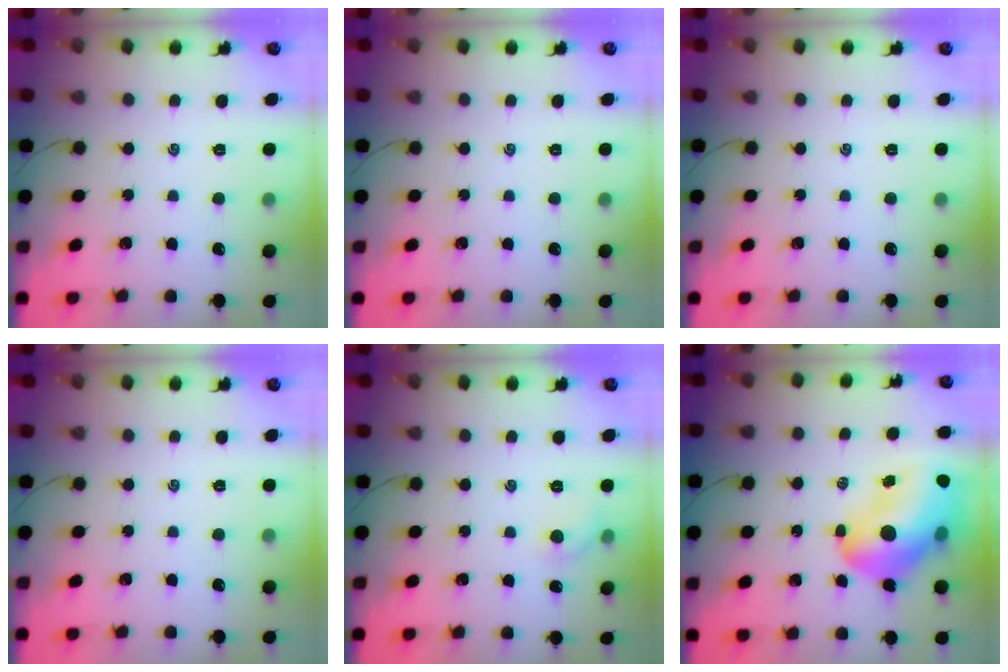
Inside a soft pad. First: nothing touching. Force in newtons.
{"total": 0.0}
{"total": 0.0}
{"total": 0.0}
{"total": 5.0, "press": 4.8, "slide": 1.4}
{"total": 17.9, "press": 17.1, "slide": 5.2}